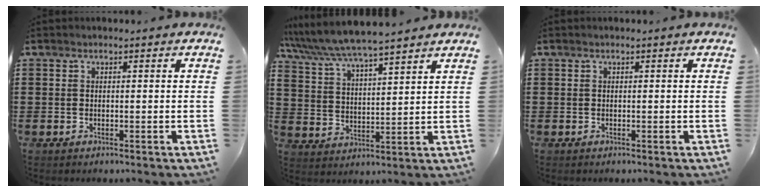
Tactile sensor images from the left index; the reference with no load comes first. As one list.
[{"total": 5.9, "force": [5.6, 0.0, 1.9], "torque": [-0.062, -0.031, 0.095]}, {"total": 0.0}]